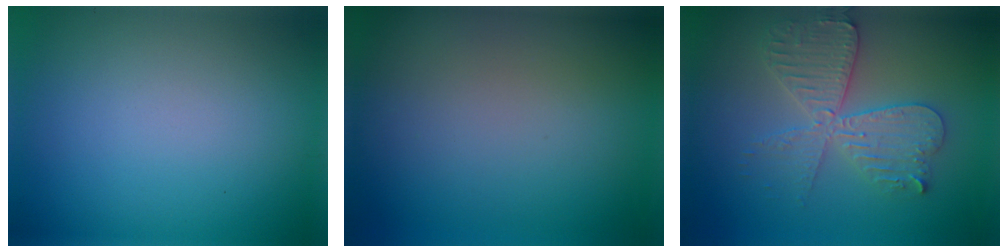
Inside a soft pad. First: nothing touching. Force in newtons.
{"total": 0.0}
{"total": 5.7, "press": 5.7, "slide": 0.8}